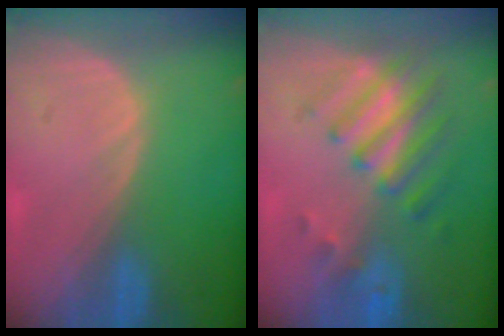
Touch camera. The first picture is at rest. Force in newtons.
{"total": 7.9, "press": 6.9, "slide": 3.8}